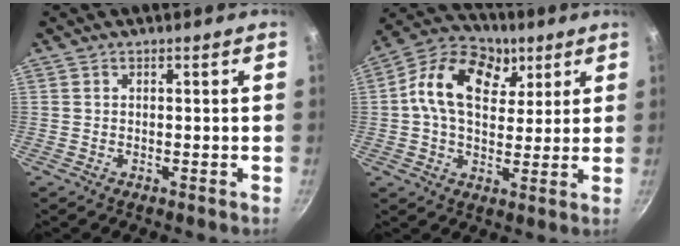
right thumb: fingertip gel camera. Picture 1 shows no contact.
{"total": 16.2, "force": [5.1, 11.1, 10.7], "torque": [-0.155, 0.001, 0.066]}